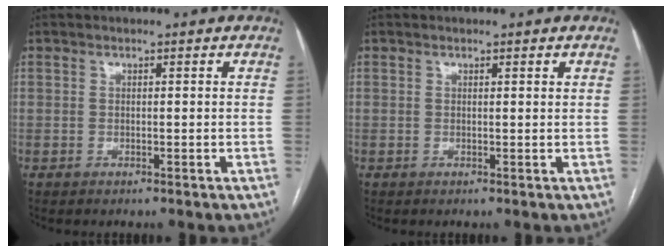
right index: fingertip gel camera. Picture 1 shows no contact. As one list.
[{"total": 0.5, "force": [0.4, 0.0, 0.3], "torque": [-0.005, 0.001, 0.004]}]